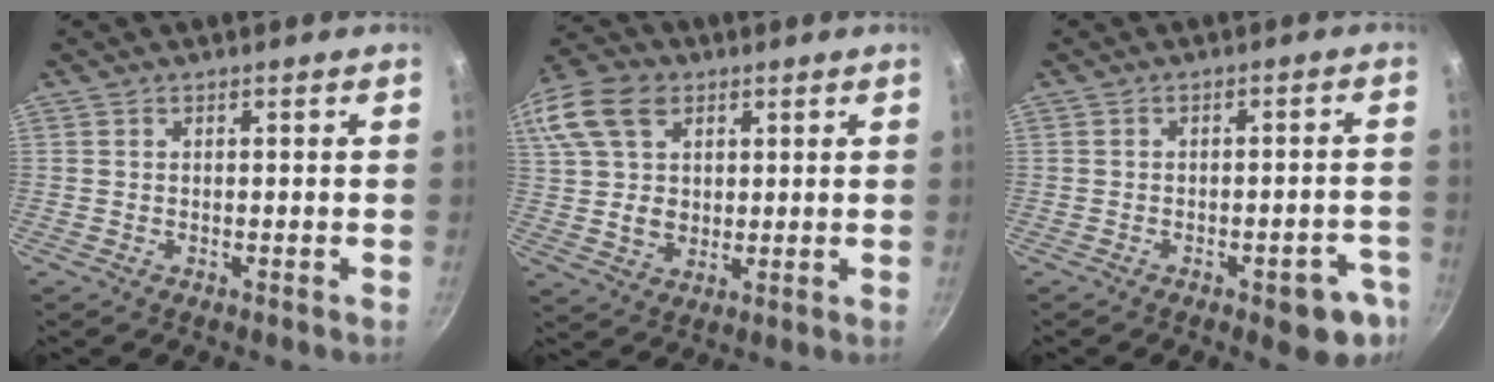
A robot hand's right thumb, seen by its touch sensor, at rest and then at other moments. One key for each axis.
{"total": 21.1, "fx": 8.4, "fy": 15.4, "fz": 11.7, "tx": -0.266, "ty": 0.025, "tz": 0.155}
{"total": 9.0, "fx": -4.4, "fy": 3.6, "fz": 6.9, "tx": -0.043, "ty": 0.026, "tz": -0.048}